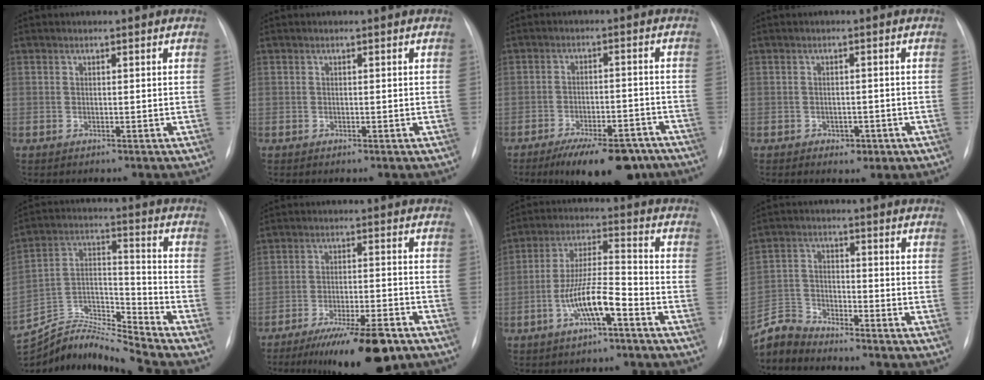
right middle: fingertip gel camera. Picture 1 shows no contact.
{"total": 0.0}
{"total": 13.0, "force": [-10.1, 4.3, 6.9], "torque": [-0.086, 0.010, -0.148]}
{"total": 2.6, "force": [-1.2, 1.8, 1.4], "torque": [-0.014, 0.004, -0.006]}
{"total": 13.9, "force": [-13.7, -1.9, 1.5], "torque": [-0.033, 0.036, -0.258]}
{"total": 13.0, "force": [-9.3, 2.3, 8.8], "torque": [-0.124, -0.019, -0.147]}
{"total": 9.0, "force": [-4.1, 1.8, 7.9], "torque": [-0.160, 0.010, -0.073]}
{"total": 6.0, "force": [-5.9, 0.4, -0.5], "torque": [0.000, 0.002, -0.118]}